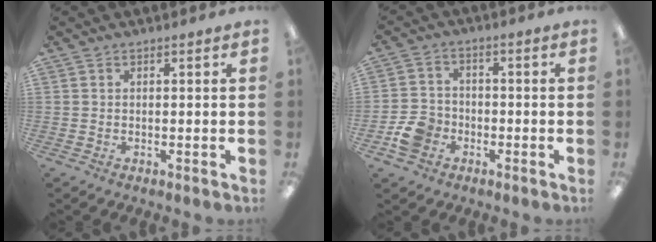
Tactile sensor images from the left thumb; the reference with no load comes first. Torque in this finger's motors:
{"motor_torque": [-0.61, 0.83, 0.26, -0.21, 0.04]}